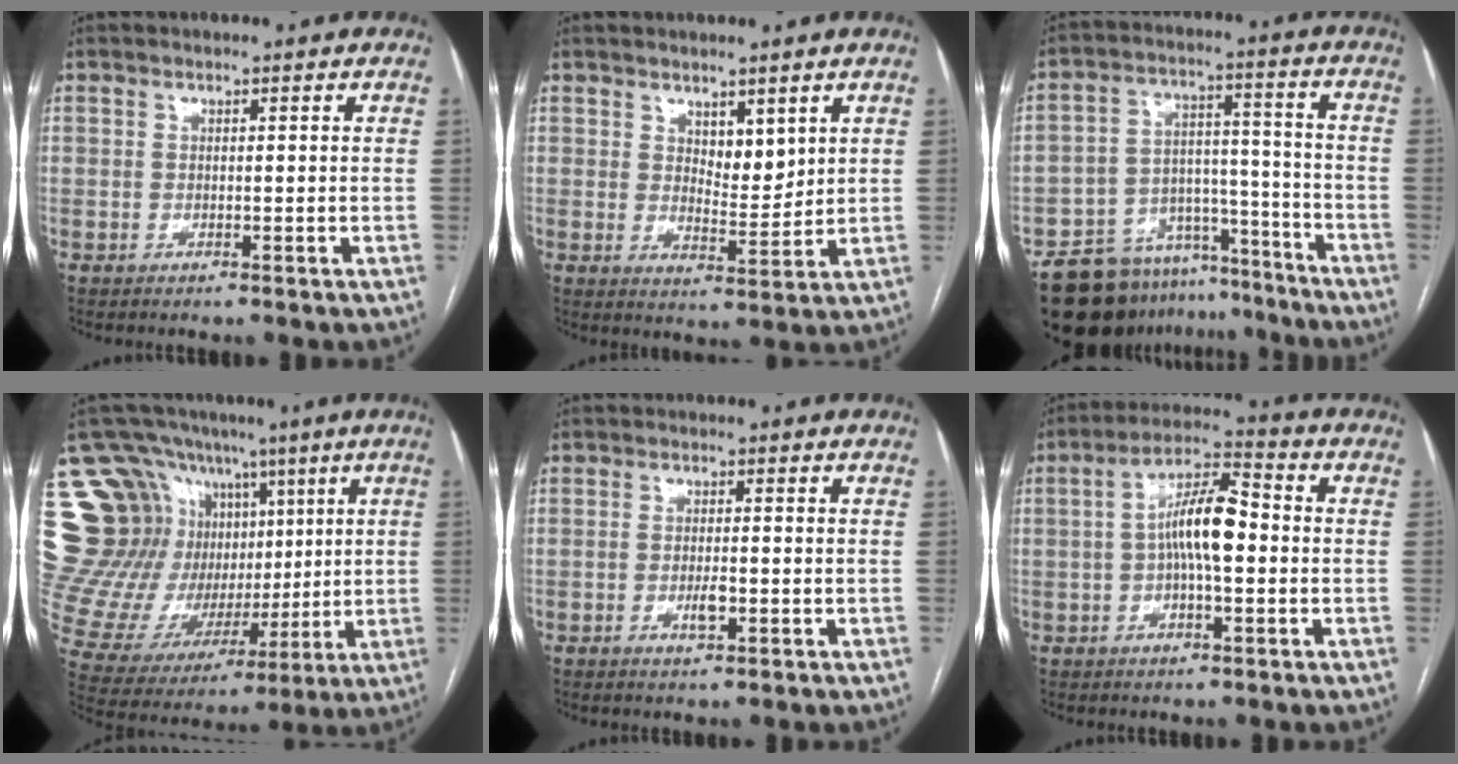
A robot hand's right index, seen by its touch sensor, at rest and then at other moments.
{"total": 4.5, "force": [2.5, 2.1, 3.2], "torque": [-0.051, -0.009, 0.047]}
{"total": 16.2, "force": [-13.8, 8.1, 3.0], "torque": [-0.038, 0.055, -0.204]}
{"total": 23.2, "force": [8.3, 18.5, 11.3], "torque": [-0.221, 0.091, 0.180]}
{"total": 2.4, "force": [-0.7, 0.6, 2.2], "torque": [-0.045, 0.000, -0.007]}
{"total": 9.3, "force": [-0.3, 2.4, 9.0], "torque": [-0.169, 0.023, -0.010]}